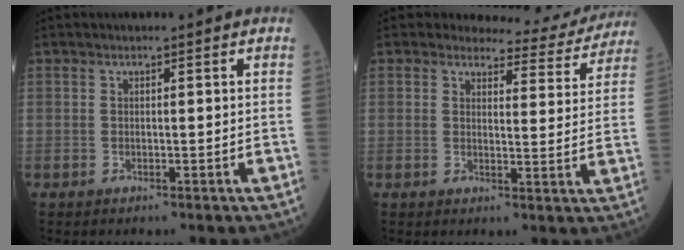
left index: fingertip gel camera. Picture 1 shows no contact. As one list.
[{"total": 9.1, "force": [8.7, 2.5, 0.2], "torque": [0.015, -0.026, 0.082]}]